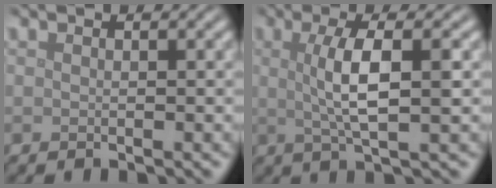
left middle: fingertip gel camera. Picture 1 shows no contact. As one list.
[{"total": 4.6, "force": [0.5, 1.1, 4.5], "torque": [-0.084, 0.003, 0.010]}]